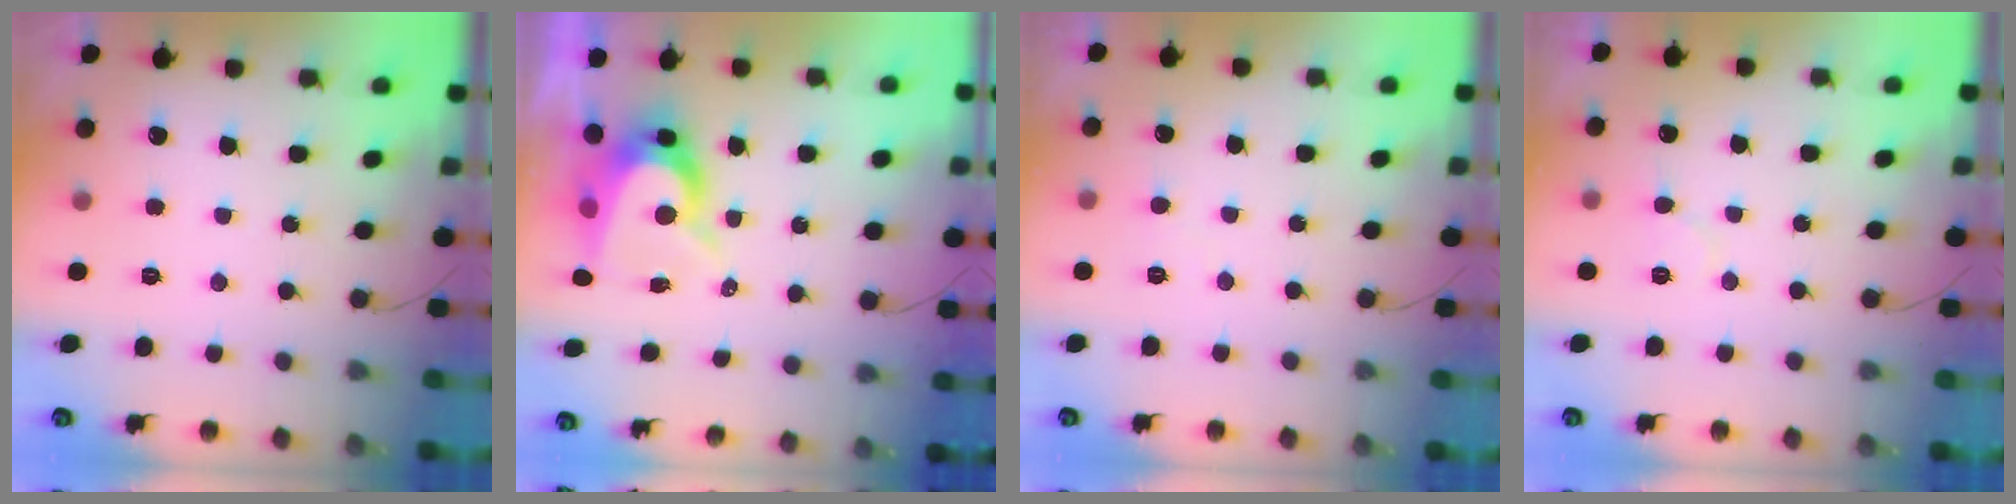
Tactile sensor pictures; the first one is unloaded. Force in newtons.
{"total": 8.9, "press": 8.9, "slide": 0.5}
{"total": 3.9, "press": 3.9, "slide": 0.4}
{"total": 5.0, "press": 5.0, "slide": 0.5}